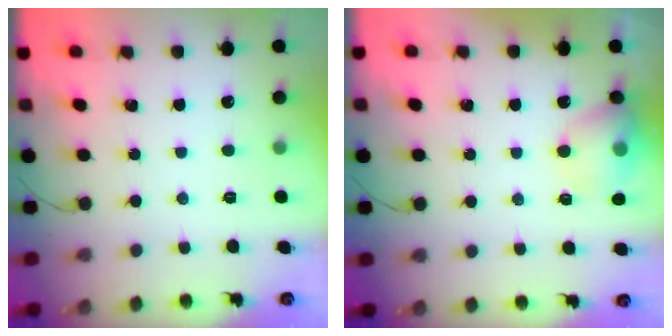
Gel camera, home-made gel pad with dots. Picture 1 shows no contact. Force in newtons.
{"total": 12.0, "press": 11.8, "slide": 1.6}